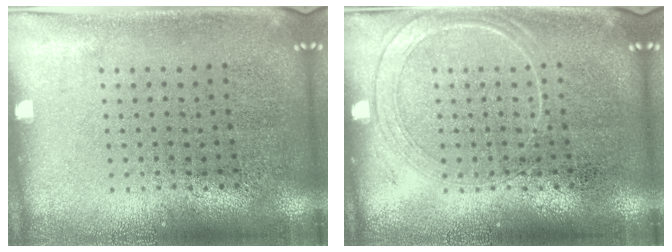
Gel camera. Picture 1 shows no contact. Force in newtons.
{"total": 1.6, "press": 1.6, "slide": 0.2}